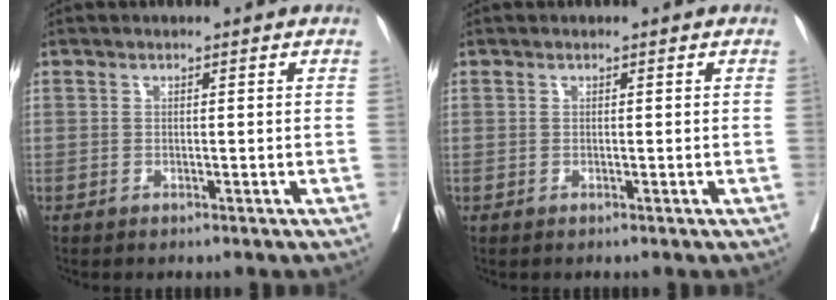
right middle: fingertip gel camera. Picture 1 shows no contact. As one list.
[{"total": 0.0}]